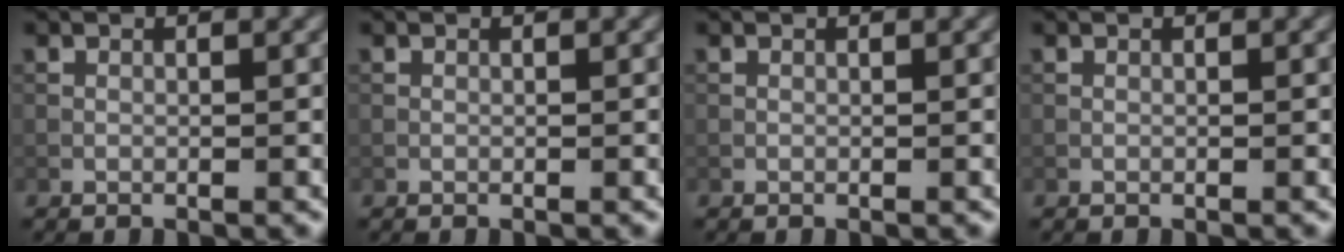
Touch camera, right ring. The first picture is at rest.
{"total": 0.0}
{"total": 0.0}
{"total": 0.0}